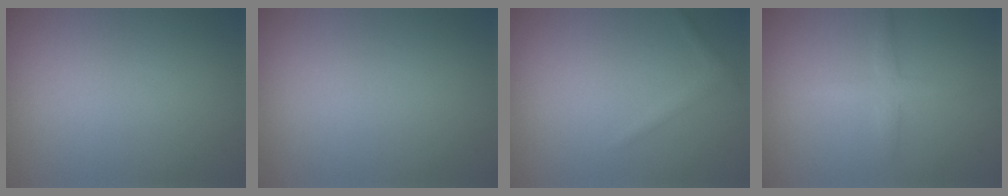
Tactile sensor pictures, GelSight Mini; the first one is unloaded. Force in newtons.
{"total": 0.0}
{"total": 0.9, "press": 0.9, "slide": 0.1}
{"total": 1.7, "press": 1.7, "slide": 0.1}